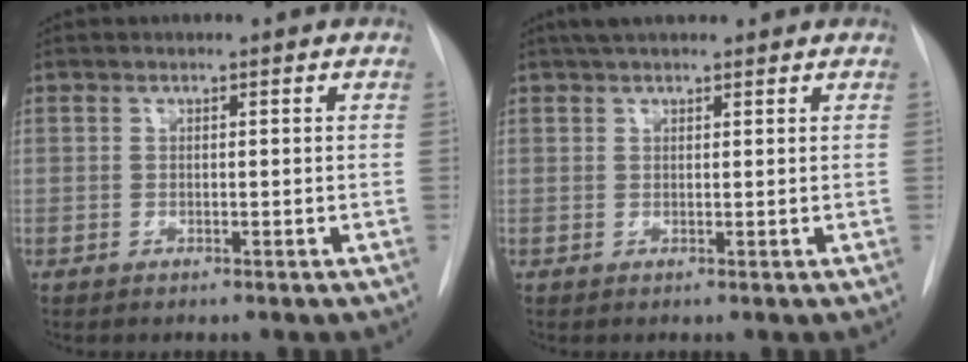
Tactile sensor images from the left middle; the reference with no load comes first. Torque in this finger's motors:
{"motor_torque": [0.32, -0.29, -0.01, 0.01]}